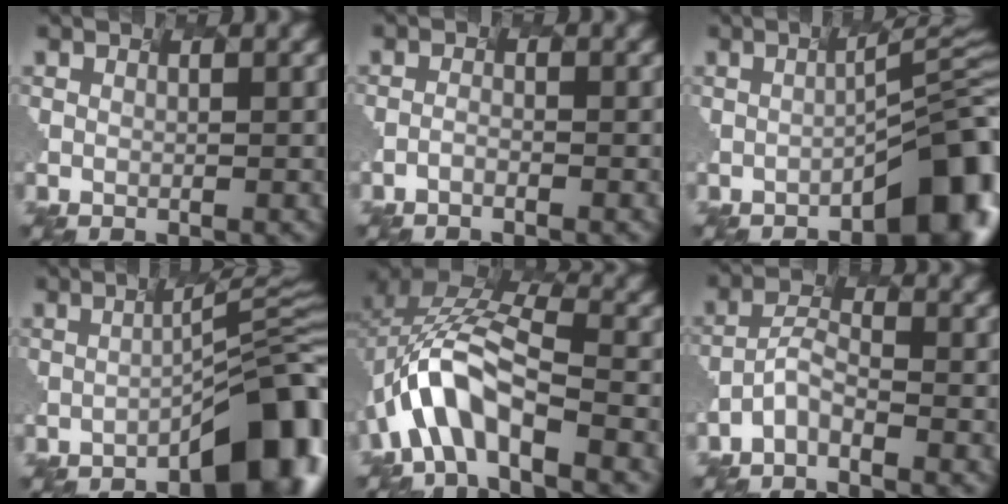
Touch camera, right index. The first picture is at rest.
{"total": 1.5, "force": [-1.5, -0.2, 0.1], "torque": [0.004, -0.004, -0.015]}
{"total": 7.0, "force": [-3.0, 0.9, 6.2], "torque": [-0.080, 0.003, -0.020]}
{"total": 7.8, "force": [-3.6, 1.3, 6.8], "torque": [-0.090, 0.001, -0.026]}
{"total": 7.6, "force": [-4.8, 2.6, 5.3], "torque": [-0.131, 0.015, -0.061]}
{"total": 3.6, "force": [-3.6, -0.5, 0.1], "torque": [-0.027, 0.003, -0.042]}